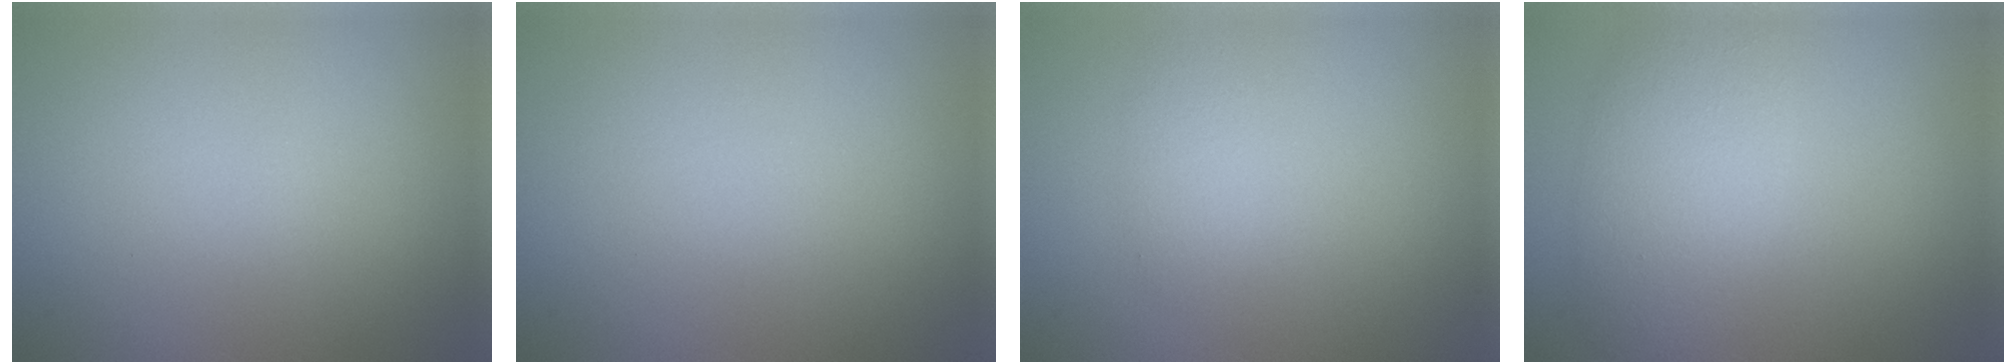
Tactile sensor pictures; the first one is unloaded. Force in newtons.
{"total": 0.0}
{"total": 1.3, "press": 1.3, "slide": 0.1}
{"total": 5.3, "press": 5.3, "slide": 0.1}